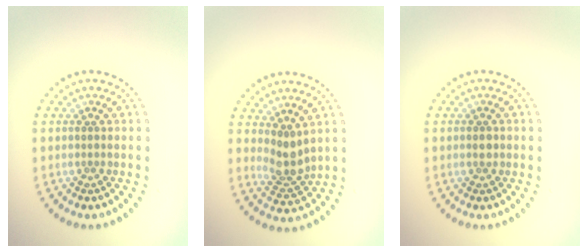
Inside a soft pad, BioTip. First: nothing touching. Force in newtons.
{"total": 2.5, "press": 1.9, "slide": 1.6}
{"total": 1.1, "press": 1.1, "slide": 0.2}